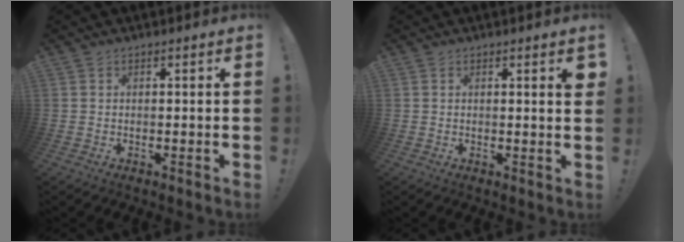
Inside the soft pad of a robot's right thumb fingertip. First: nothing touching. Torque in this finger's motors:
{"motor_torque": [-0.17, 0.23, 0.33, 0.04, 0.05]}